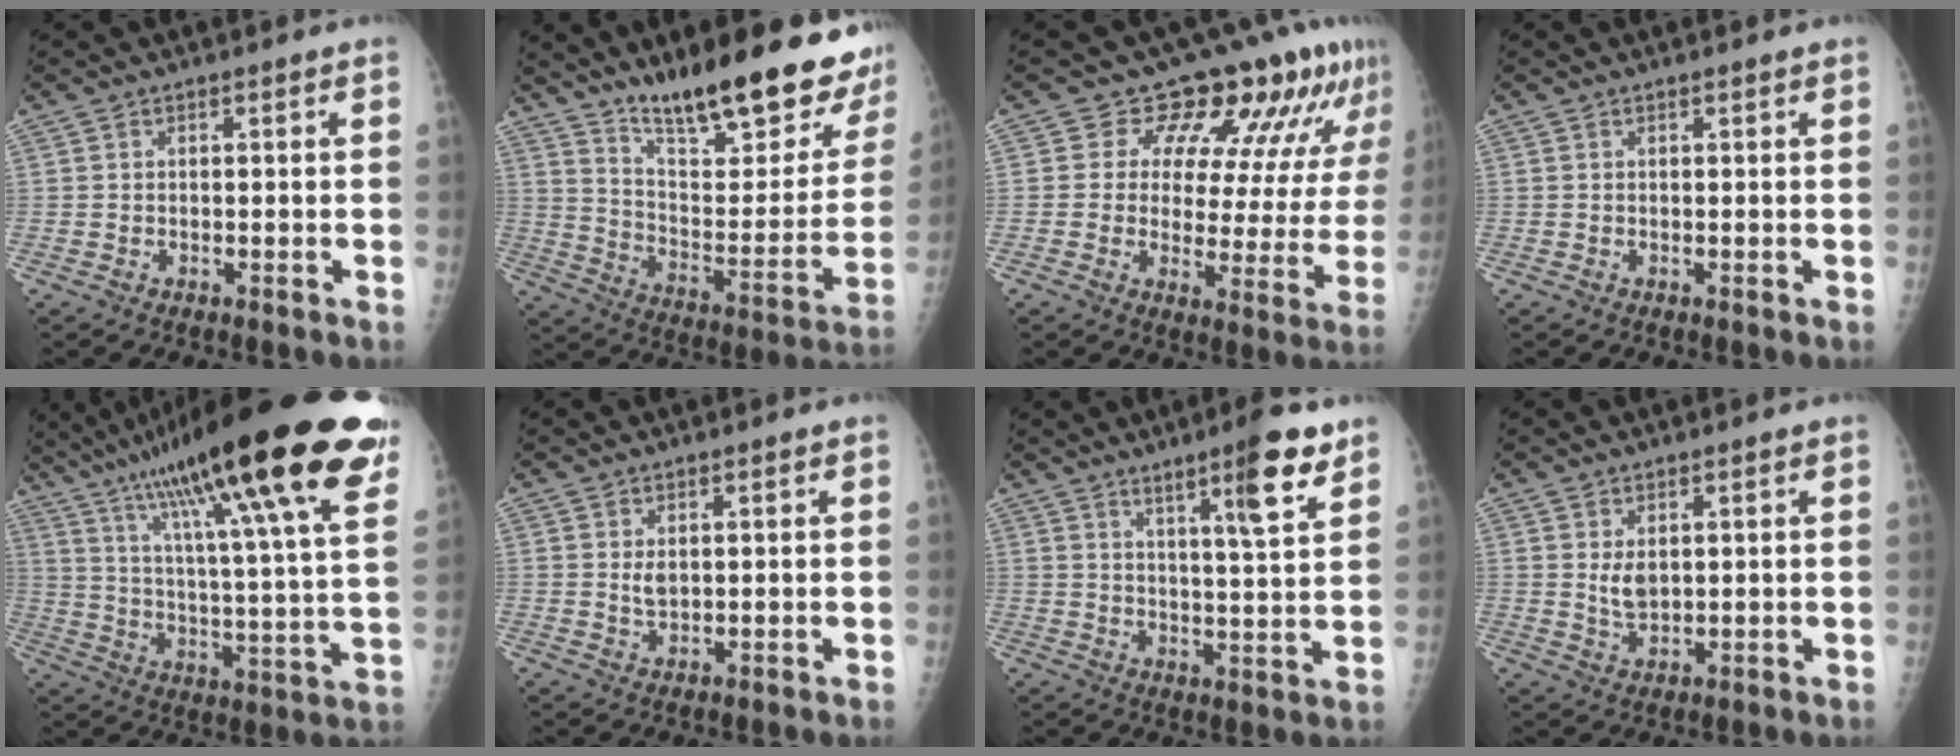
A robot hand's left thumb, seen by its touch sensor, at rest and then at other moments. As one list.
[{"total": 26.4, "force": [19.9, 6.8, 16.0], "torque": [-0.197, -0.103, 0.294]}, {"total": 15.4, "force": [11.4, 7.4, 7.4], "torque": [-0.041, -0.058, 0.124]}, {"total": 0.5, "force": [0.4, 0.0, 0.3], "torque": [-0.009, 0.000, 0.008]}, {"total": 33.6, "force": [21.4, 4.6, 25.5], "torque": [-0.370, -0.046, 0.331]}, {"total": 2.4, "force": [0.8, 1.1, 1.9], "torque": [-0.030, -0.006, 0.018]}, {"total": 10.9, "force": [6.9, 1.1, 8.4], "torque": [-0.118, -0.041, 0.102]}, {"total": 3.7, "force": [1.2, 2.0, 2.9], "torque": [-0.045, -0.016, 0.028]}]